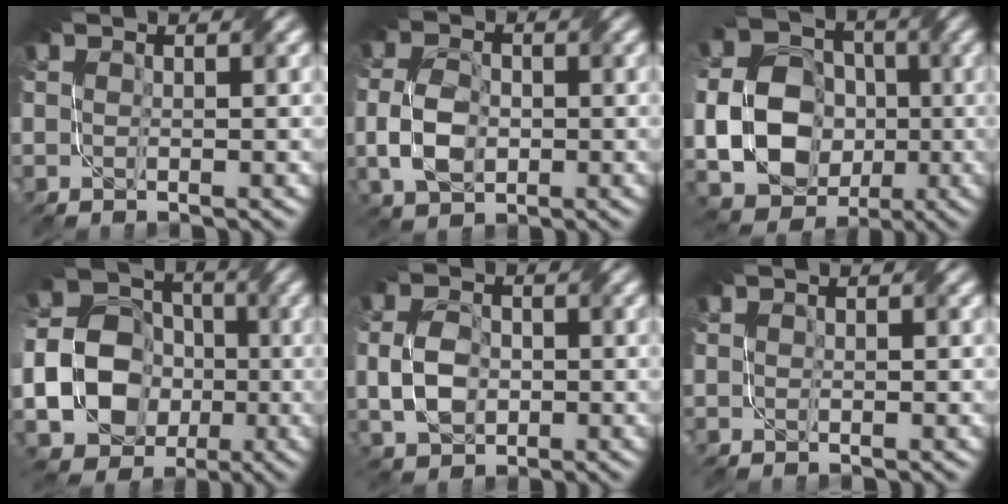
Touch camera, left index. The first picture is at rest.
{"total": 4.3, "force": [-1.4, 2.8, 3.1], "torque": [-0.070, -0.004, -0.033]}
{"total": 12.2, "force": [-2.3, 10.0, 6.6], "torque": [-0.123, -0.028, -0.054]}
{"total": 17.4, "force": [-4.9, 15.3, 6.7], "torque": [-0.154, -0.023, -0.114]}
{"total": 3.8, "force": [-1.1, 2.5, 2.6], "torque": [-0.058, -0.002, -0.026]}
{"total": 0.0}